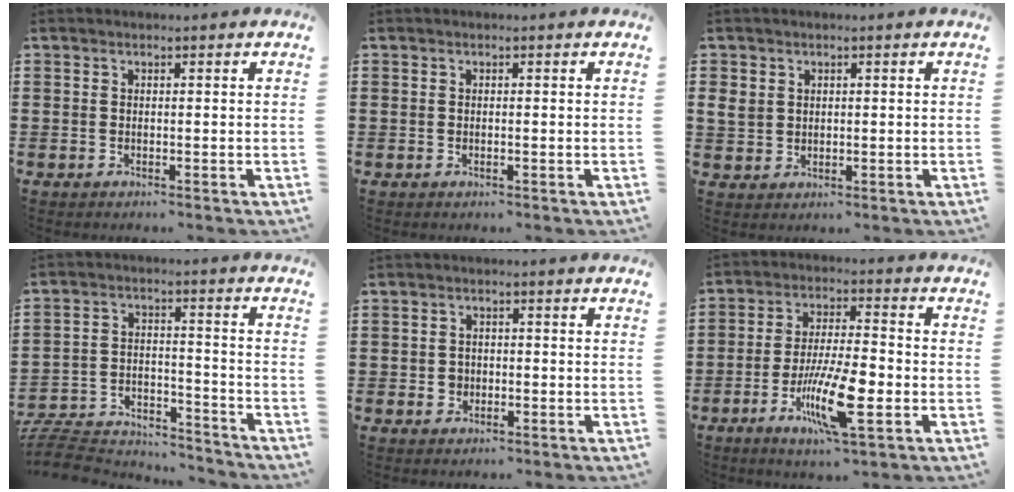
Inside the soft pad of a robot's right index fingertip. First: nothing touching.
{"total": 0.0}
{"total": 2.4, "force": [0.8, 2.1, 0.9], "torque": [-0.026, 0.010, 0.014]}
{"total": 8.0, "force": [-7.6, 1.5, 1.9], "torque": [-0.046, 0.010, -0.152]}
{"total": 1.8, "force": [-0.6, 1.5, 0.7], "torque": [-0.018, 0.004, -0.013]}
{"total": 11.7, "force": [-4.2, 3.0, 10.4], "torque": [-0.212, -0.007, -0.078]}